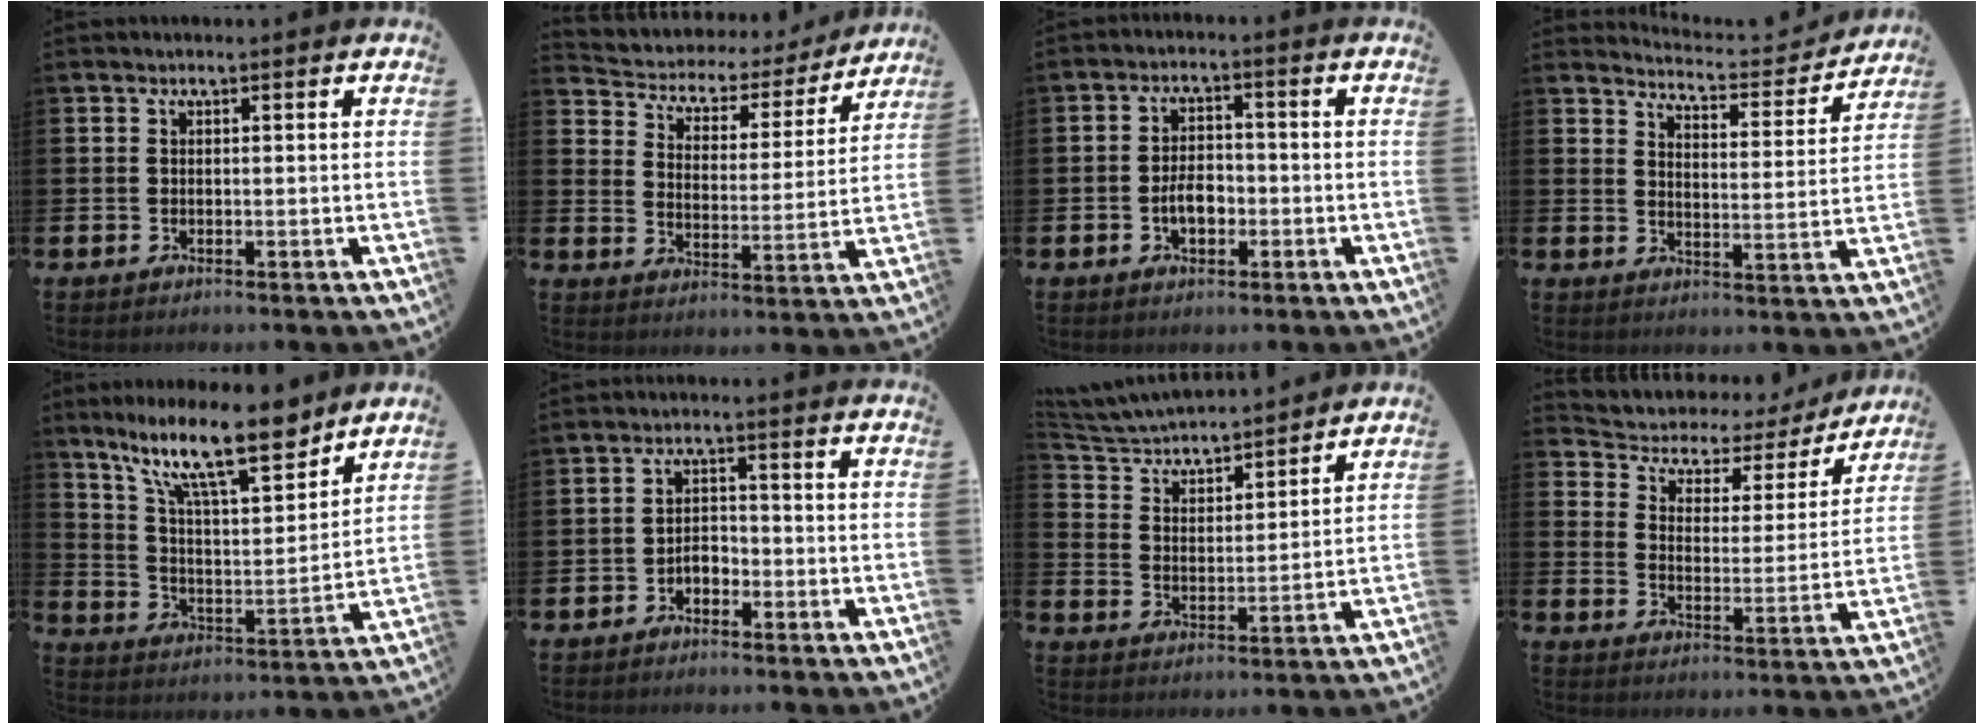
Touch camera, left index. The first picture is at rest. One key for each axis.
{"total": 4.5, "fx": 3.8, "fy": 2.2, "fz": 0.6, "tx": -0.040, "ty": -0.033, "tz": 0.058}
{"total": 3.9, "fx": -1.2, "fy": 2.3, "fz": 2.9, "tx": -0.032, "ty": -0.002, "tz": -0.028}
{"total": 4.4, "fx": 4.3, "fy": 0.4, "fz": 0.4, "tx": -0.021, "ty": -0.038, "tz": 0.069}
{"total": 14.0, "fx": 10.5, "fy": 3.5, "fz": 8.5, "tx": -0.171, "ty": -0.047, "tz": 0.182}
{"total": 2.3, "fx": -1.9, "fy": 1.2, "fz": 0.6, "tx": -0.020, "ty": 0.008, "tz": -0.040}
{"total": 4.8, "fx": 4.6, "fy": 0.8, "fz": 0.8, "tx": -0.041, "ty": -0.042, "tz": 0.074}
{"total": 4.9, "fx": 4.0, "fy": 2.6, "fz": 1.0, "tx": -0.047, "ty": -0.031, "tz": 0.060}